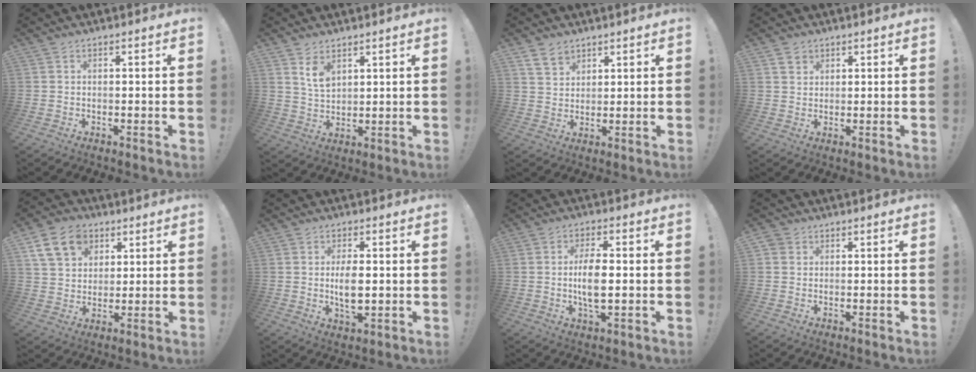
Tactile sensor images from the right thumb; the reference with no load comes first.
{"total": 6.3, "force": [4.0, 3.5, 3.3], "torque": [-0.050, -0.023, 0.072]}
{"total": 5.4, "force": [4.0, 3.3, 1.4], "torque": [-0.022, -0.020, 0.077]}
{"total": 2.8, "force": [1.9, 1.9, 0.7], "torque": [-0.006, -0.007, 0.034]}
{"total": 13.5, "force": [6.0, 10.3, 6.2], "torque": [-0.090, -0.025, 0.119]}
{"total": 6.9, "force": [-0.2, 4.7, 5.1], "torque": [-0.065, -0.002, -0.006]}
{"total": 8.4, "force": [-0.4, 3.2, 7.8], "torque": [-0.151, -0.005, -0.015]}
{"total": 1.8, "force": [0.8, 1.5, 0.5], "torque": [-0.007, -0.001, 0.014]}